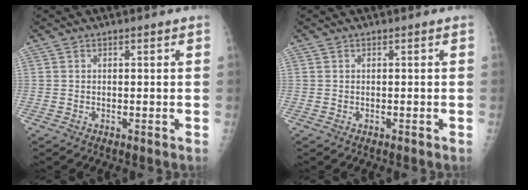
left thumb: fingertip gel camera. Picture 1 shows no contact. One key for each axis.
{"total": 0.0}